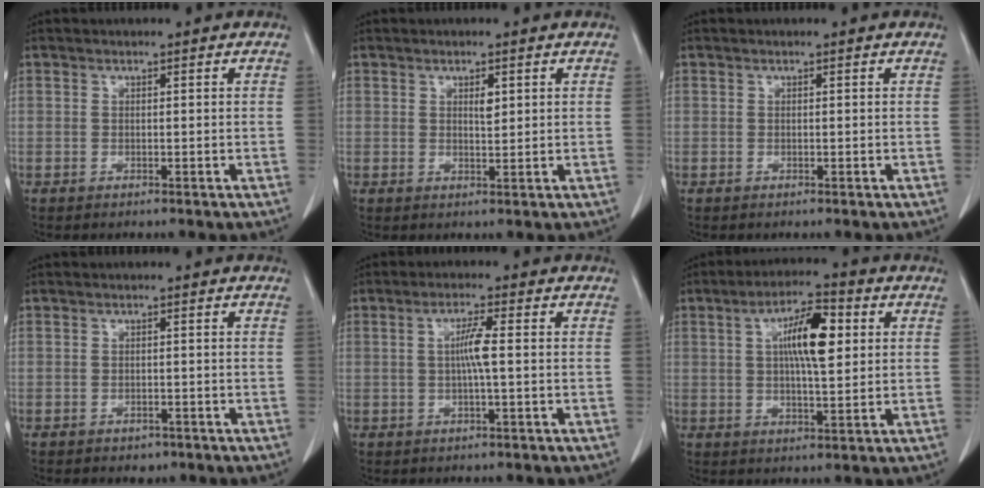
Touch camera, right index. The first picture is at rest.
{"total": 1.8, "force": [0.7, 0.6, 1.5], "torque": [-0.026, -0.003, 0.013]}
{"total": 0.0}
{"total": 1.6, "force": [-1.0, 1.1, 0.6], "torque": [-0.011, 0.002, -0.004]}
{"total": 3.7, "force": [0.1, 0.1, 3.7], "torque": [-0.071, 0.004, 0.002]}
{"total": 9.3, "force": [2.2, 2.2, 8.8], "torque": [-0.155, 0.013, 0.036]}